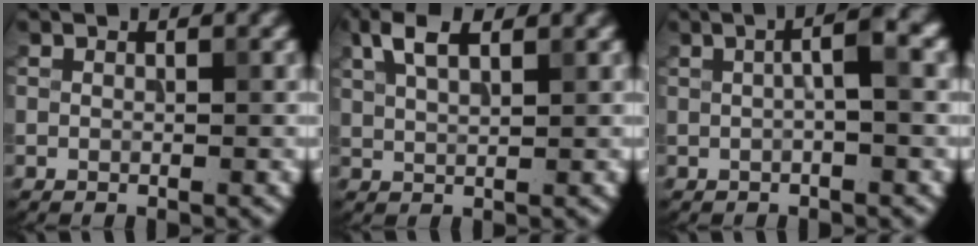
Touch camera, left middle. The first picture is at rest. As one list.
[{"total": 3.6, "force": [2.2, 1.3, 2.5], "torque": [-0.056, 0.012, 0.043]}, {"total": 3.2, "force": [0.4, 0.5, 3.1], "torque": [-0.048, 0.014, 0.002]}]